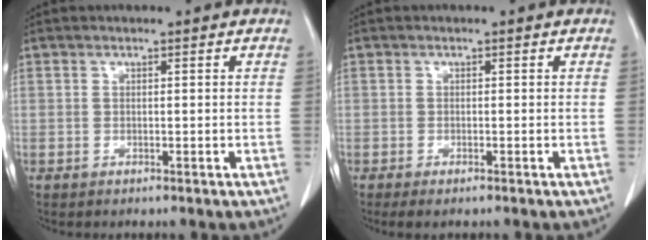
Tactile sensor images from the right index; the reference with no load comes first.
{"total": 2.1, "force": [-1.5, 0.5, 1.3], "torque": [-0.020, -0.006, -0.021]}